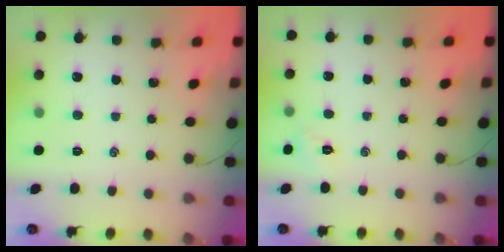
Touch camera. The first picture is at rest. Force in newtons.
{"total": 2.5, "press": 2.4, "slide": 0.7}